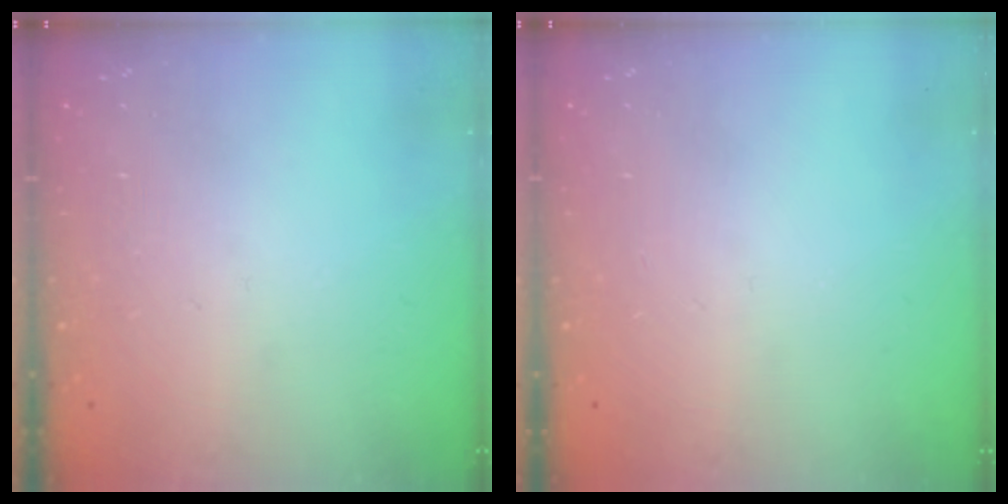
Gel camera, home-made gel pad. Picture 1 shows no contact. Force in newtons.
{"total": 0.0}